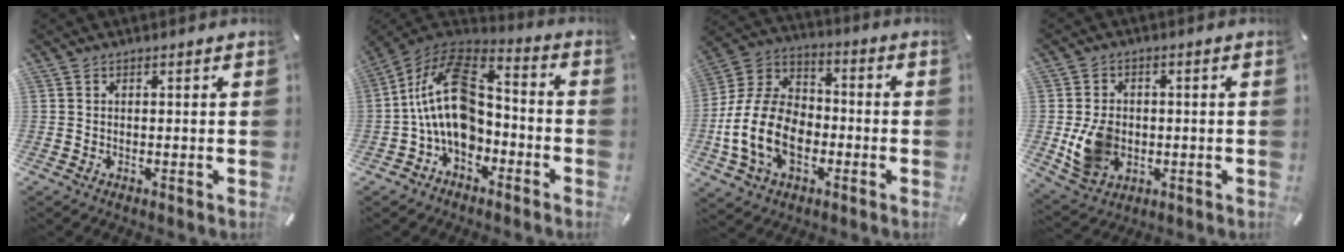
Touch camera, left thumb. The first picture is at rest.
{"total": 17.8, "force": [-1.7, 12.2, 12.8], "torque": [-0.265, 0.014, -0.031]}
{"total": 16.2, "force": [-4.6, 11.6, 10.3], "torque": [-0.244, 0.022, -0.088]}
{"total": 9.3, "force": [-1.1, 7.6, 5.2], "torque": [-0.107, 0.002, -0.020]}